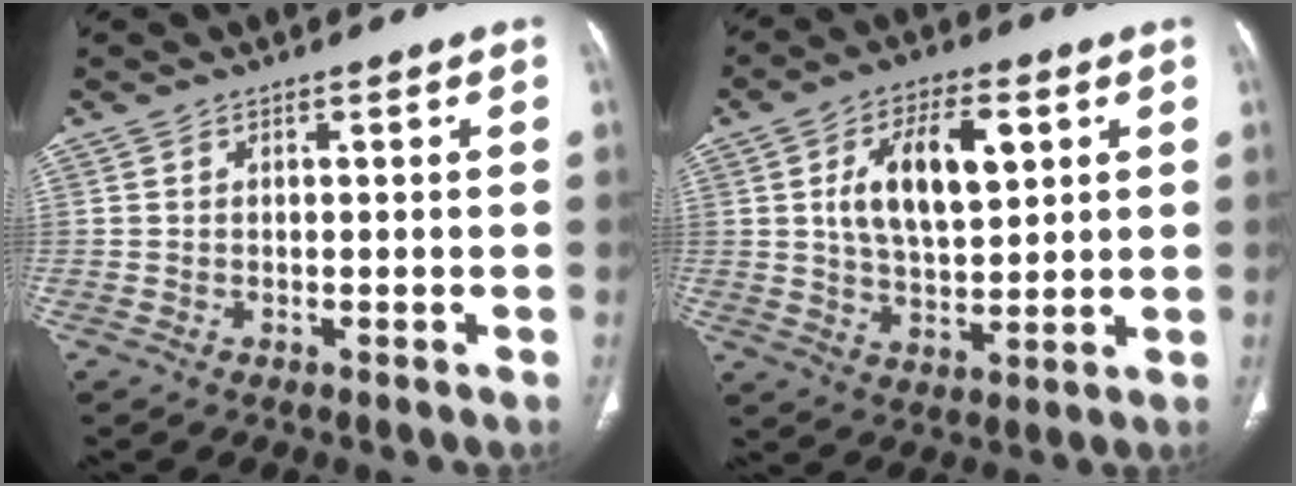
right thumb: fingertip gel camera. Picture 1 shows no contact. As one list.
[{"total": 13.4, "force": [3.7, 6.9, 10.9], "torque": [-0.168, -0.005, 0.068]}]